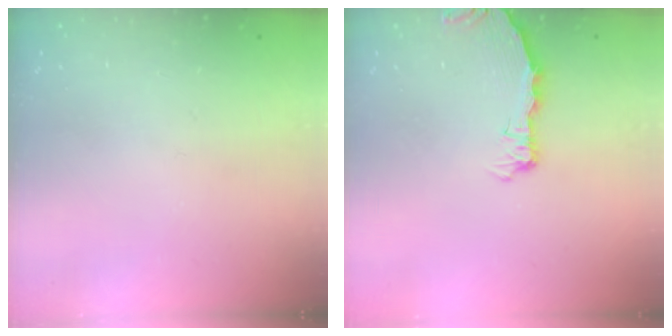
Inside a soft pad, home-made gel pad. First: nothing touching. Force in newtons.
{"total": 3.7, "press": 3.7, "slide": 0.4}